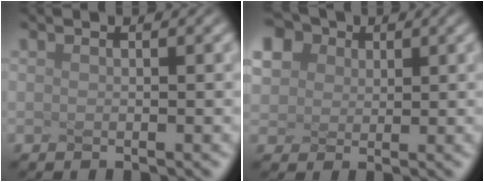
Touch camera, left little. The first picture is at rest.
{"total": 4.6, "force": [2.4, 3.6, 1.6], "torque": [-0.100, 0.018, 0.075]}